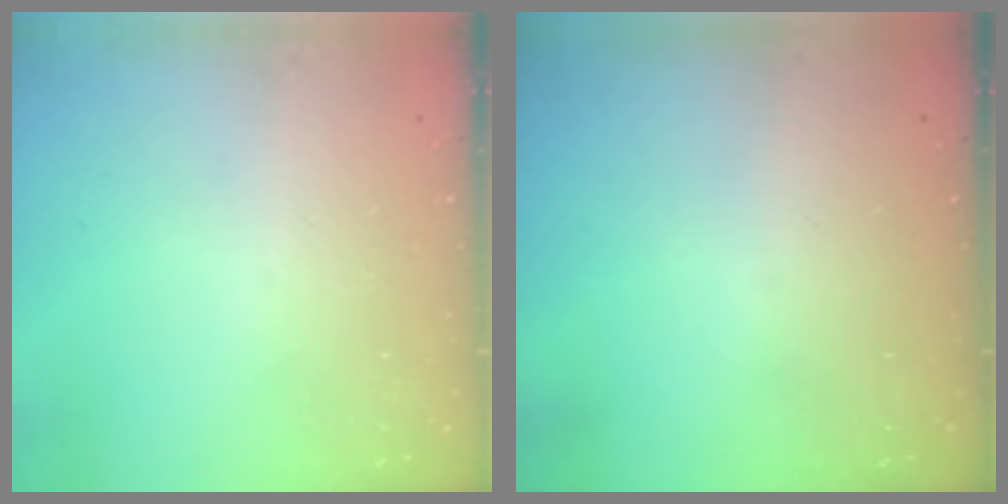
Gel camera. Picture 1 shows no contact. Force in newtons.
{"total": 0.0}